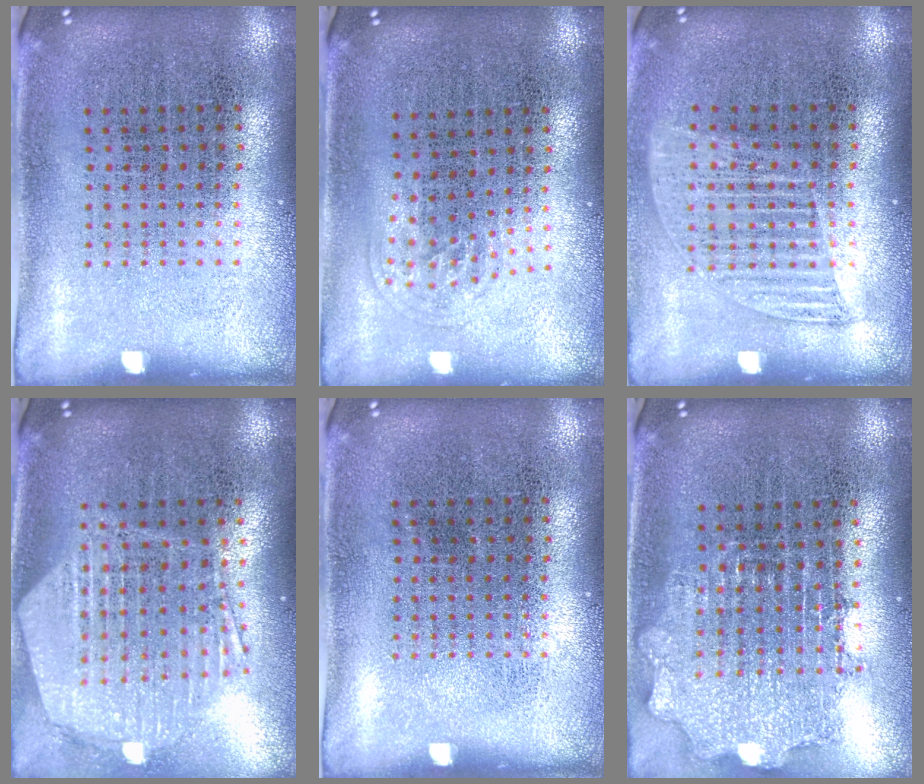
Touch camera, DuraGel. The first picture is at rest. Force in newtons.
{"total": 1.0, "press": 0.7, "slide": 0.8}
{"total": 1.2, "press": 1.1, "slide": 0.6}
{"total": 1.7, "press": 1.6, "slide": 0.7}
{"total": 0.0}
{"total": 1.9, "press": 1.5, "slide": 1.1}